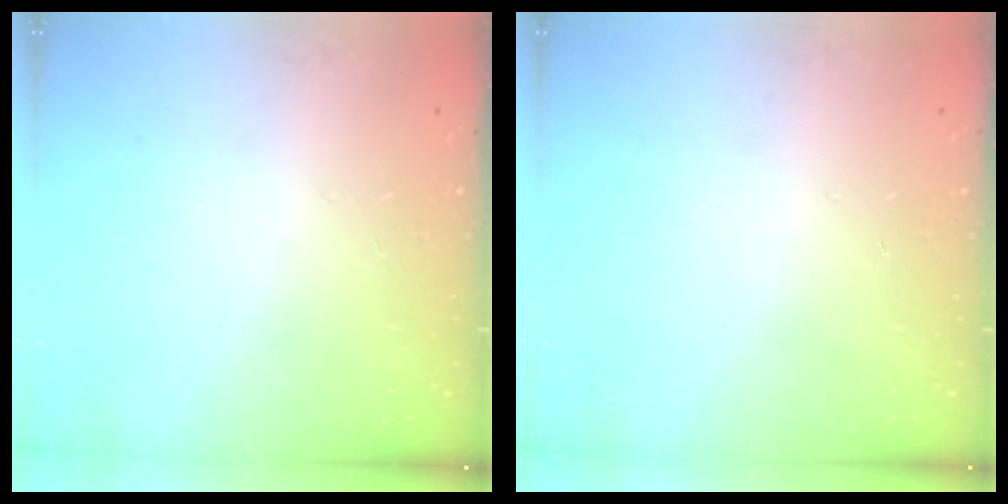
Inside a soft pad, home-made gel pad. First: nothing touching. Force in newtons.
{"total": 0.0}